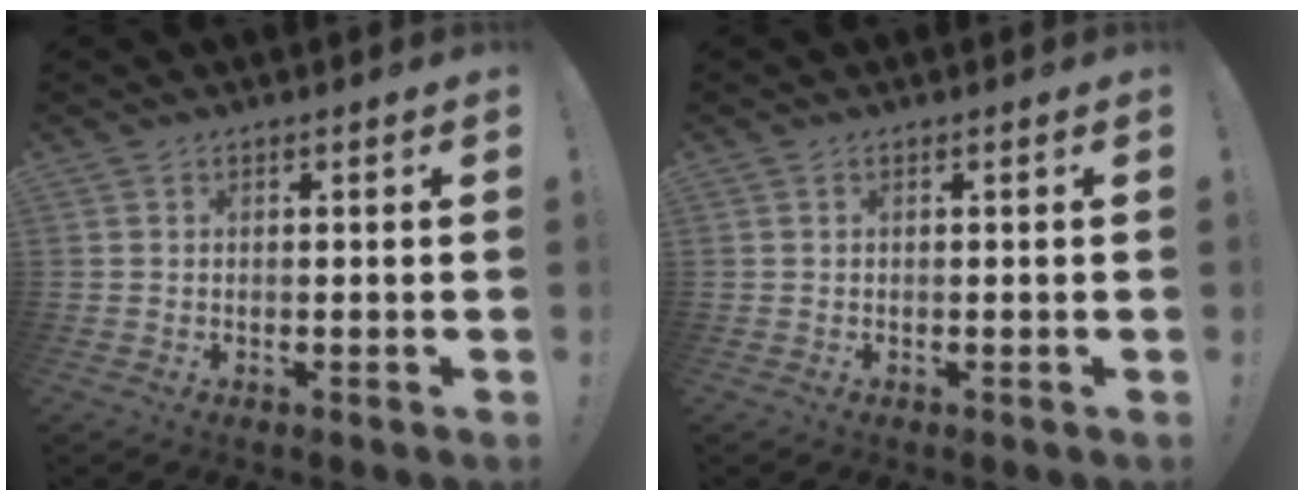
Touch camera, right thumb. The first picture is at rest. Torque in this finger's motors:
{"motor_torque": [0.20, -0.01, 0.05, -0.12, -0.01]}